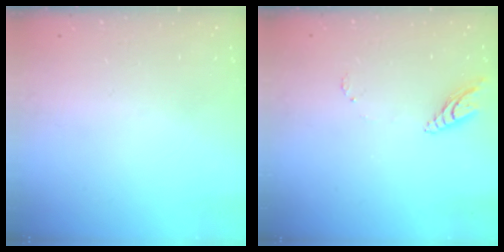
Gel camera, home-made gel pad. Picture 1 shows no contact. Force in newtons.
{"total": 8.0, "press": 7.9, "slide": 1.0}